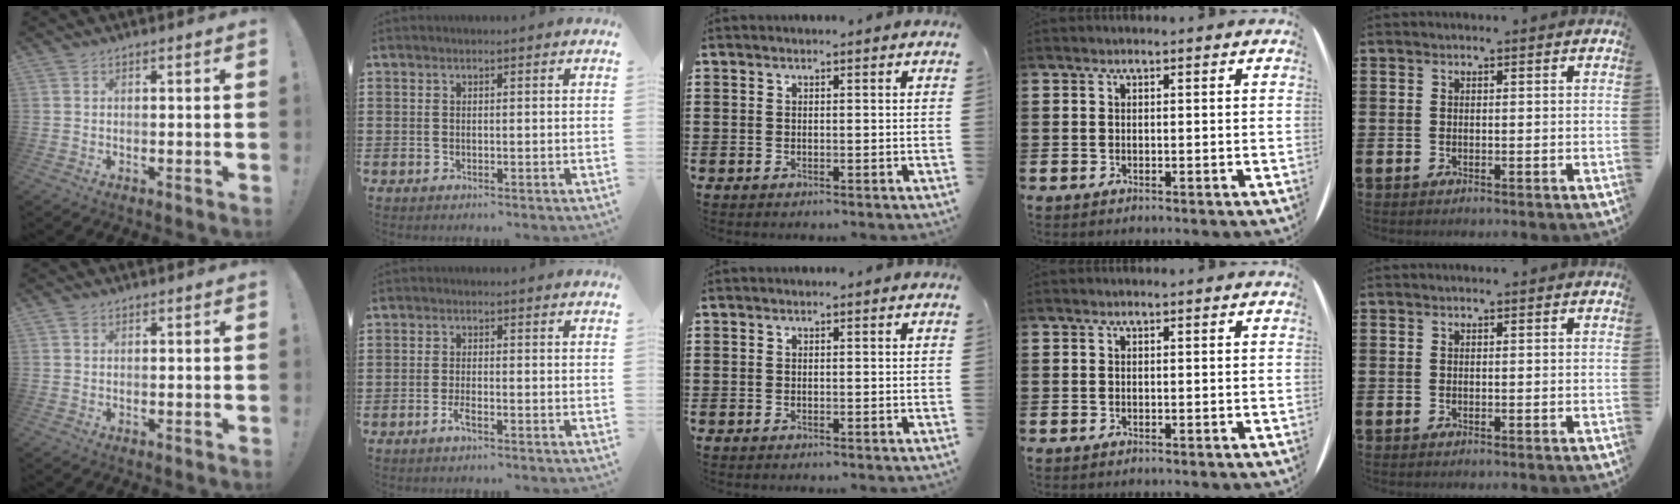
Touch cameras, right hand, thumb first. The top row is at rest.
{"thumb": {"total": 0.5, "force": [0.2, 0.5, 0.1], "torque": [0.004, -0.001, 0.002]}, "index": {"total": 1.9, "force": [-1.2, 0.4, 1.5], "torque": [-0.033, -0.003, -0.023]}}